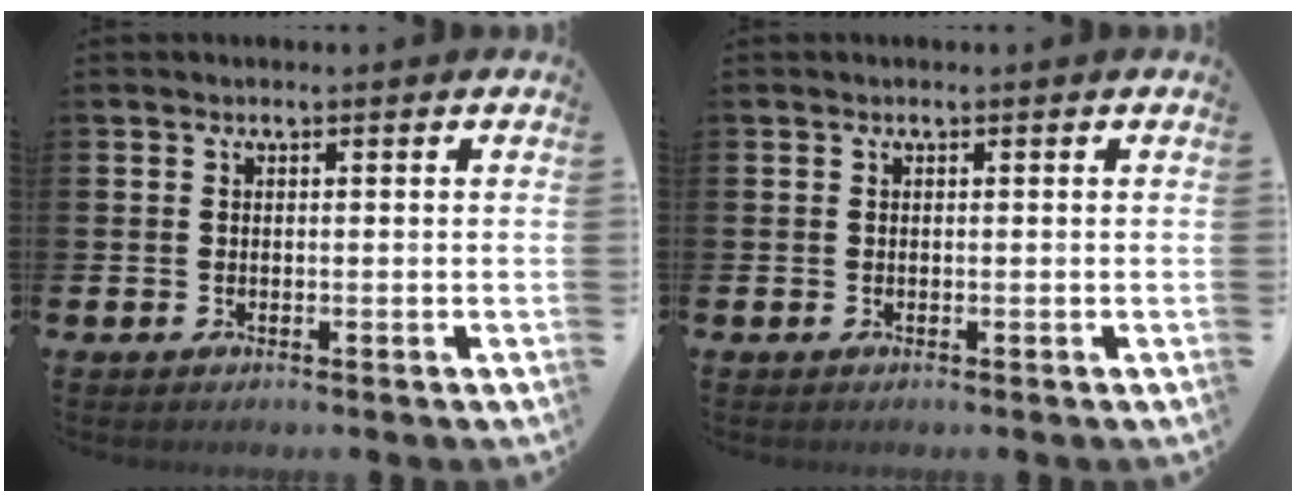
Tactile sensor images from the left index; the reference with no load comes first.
{"total": 0.0}